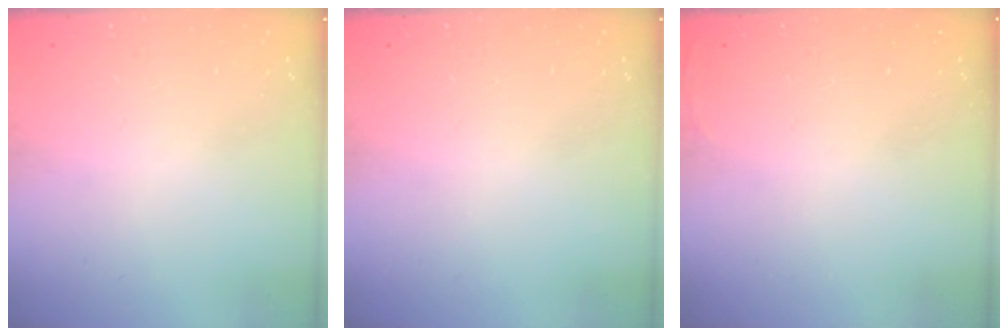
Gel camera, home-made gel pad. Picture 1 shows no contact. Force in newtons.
{"total": 0.0}
{"total": 2.7, "press": 2.6, "slide": 1.0}